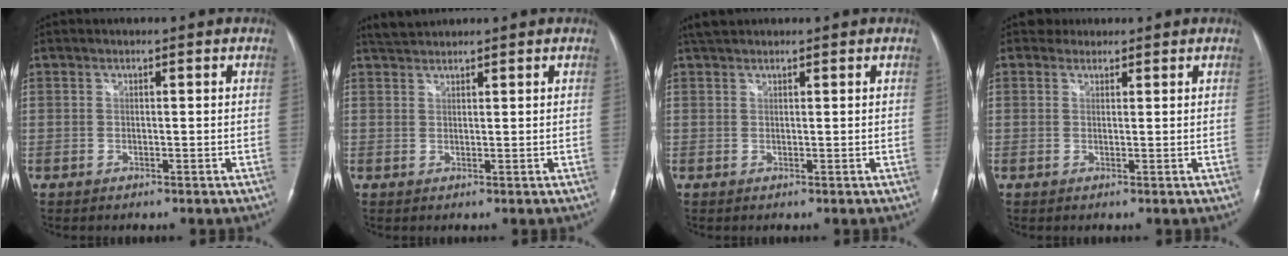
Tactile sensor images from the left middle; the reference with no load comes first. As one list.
[{"total": 2.2, "force": [2.2, -0.1, 0.1], "torque": [-0.011, 0.011, 0.047]}, {"total": 2.2, "force": [2.1, 0.6, 0.7], "torque": [-0.016, 0.015, 0.038]}, {"total": 1.5, "force": [1.3, 0.7, -0.5], "torque": [0.007, 0.007, 0.017]}]